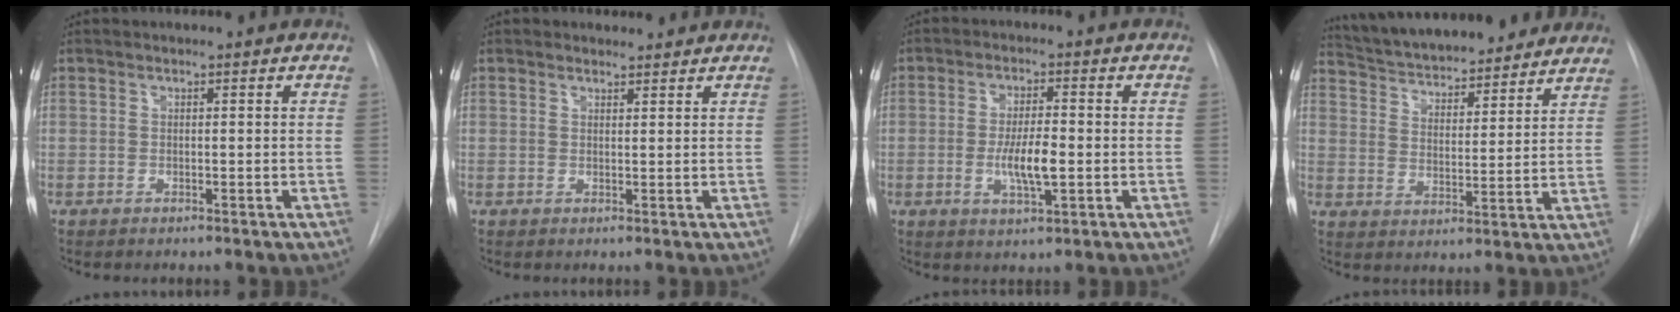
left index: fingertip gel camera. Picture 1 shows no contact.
{"total": 2.9, "force": [2.7, 1.0, 0.0], "torque": [-0.002, 0.012, 0.034]}
{"total": 6.0, "force": [-1.0, 1.3, 5.8], "torque": [-0.110, -0.006, -0.015]}
{"total": 21.8, "force": [19.8, 5.0, 7.8], "torque": [-0.125, 0.013, 0.276]}